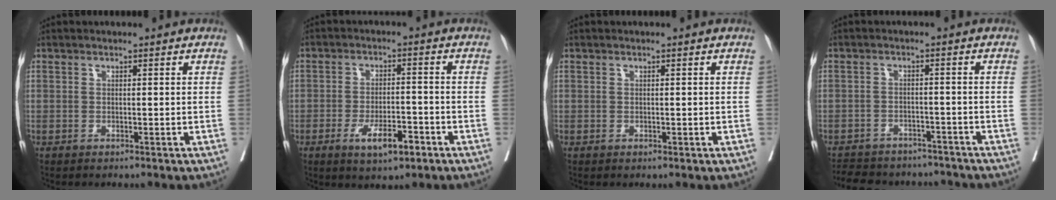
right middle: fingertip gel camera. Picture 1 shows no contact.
{"total": 6.5, "force": [-3.5, 2.0, 5.2], "torque": [-0.086, -0.004, -0.052]}
{"total": 0.0}
{"total": 13.8, "force": [-12.4, 5.0, 3.7], "torque": [-0.081, 0.009, -0.161]}